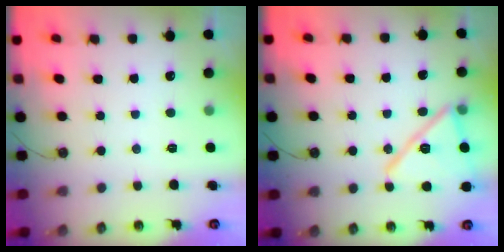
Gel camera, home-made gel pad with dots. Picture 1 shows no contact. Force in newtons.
{"total": 17.2, "press": 17.2, "slide": 0.4}